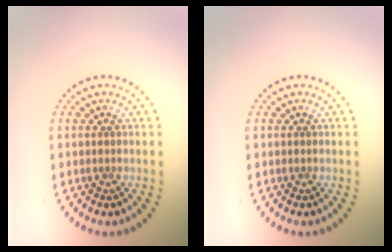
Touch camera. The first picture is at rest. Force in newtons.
{"total": 0.0}